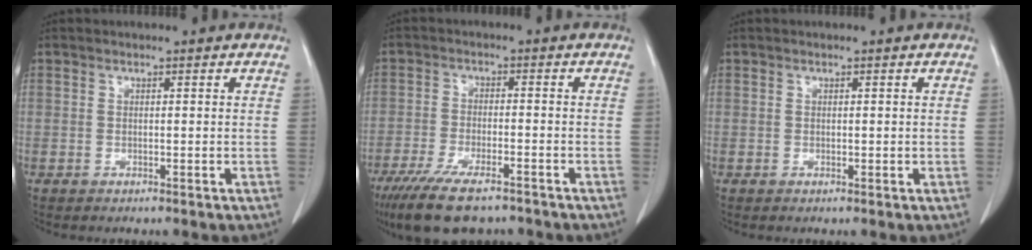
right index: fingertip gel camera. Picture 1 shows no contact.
{"total": 11.5, "force": [-8.5, 3.1, 7.2], "torque": [-0.126, -0.024, -0.143]}
{"total": 0.8, "force": [-0.1, 0.4, 0.7], "torque": [-0.007, -0.001, -0.003]}